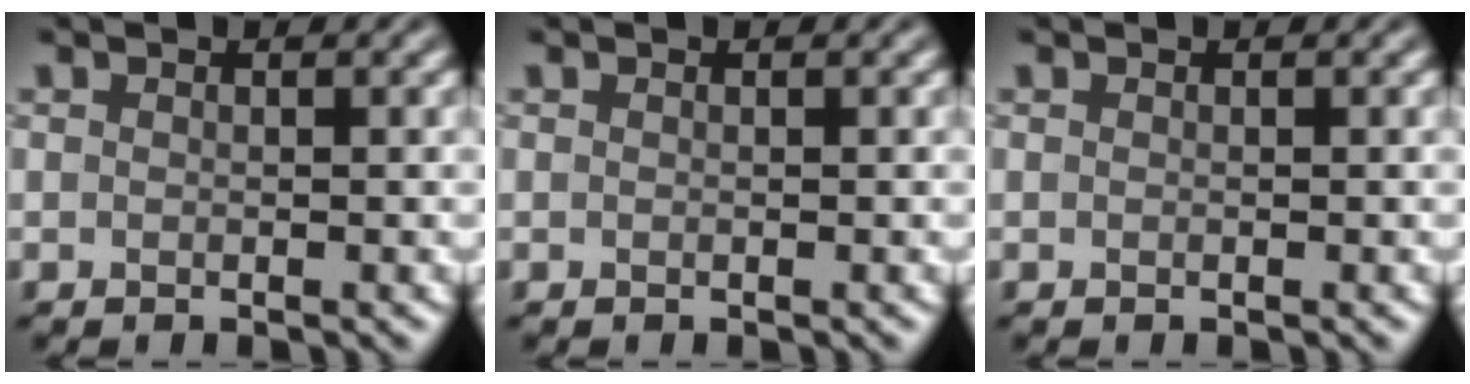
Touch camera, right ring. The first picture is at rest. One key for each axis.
{"total": 0.0}
{"total": 0.0}